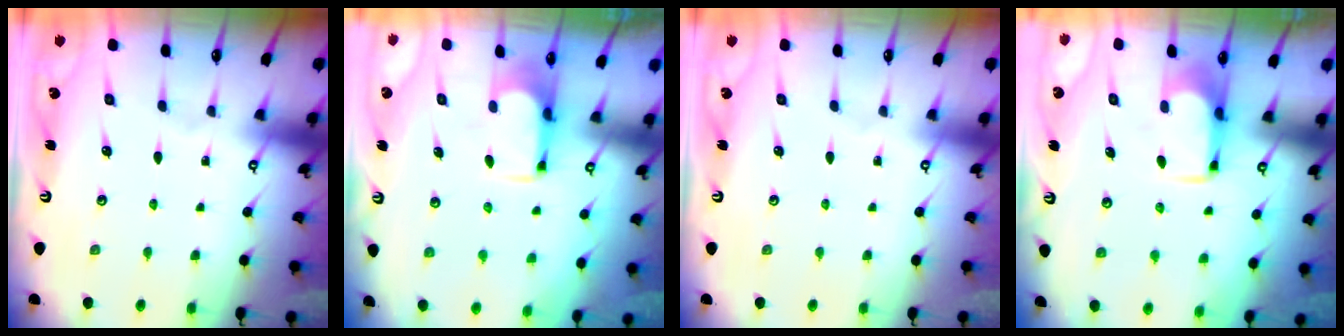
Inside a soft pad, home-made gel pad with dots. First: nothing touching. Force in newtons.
{"total": 3.7, "press": 3.6, "slide": 0.7}
{"total": 0.0}
{"total": 2.1, "press": 2.0, "slide": 0.4}